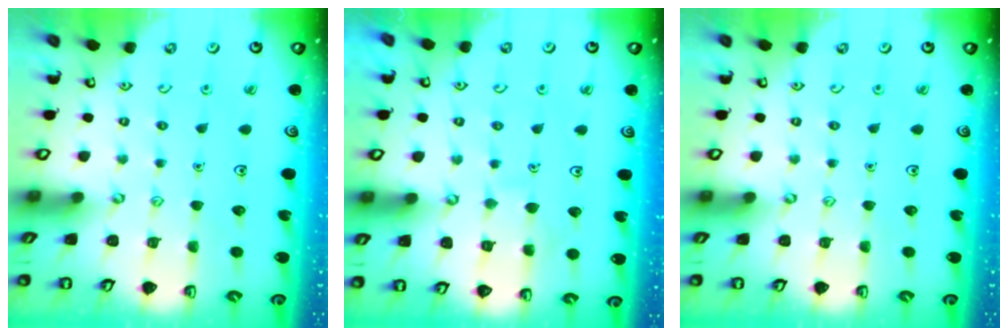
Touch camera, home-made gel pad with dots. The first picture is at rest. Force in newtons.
{"total": 6.3, "press": 6.3, "slide": 0.5}
{"total": 0.0}